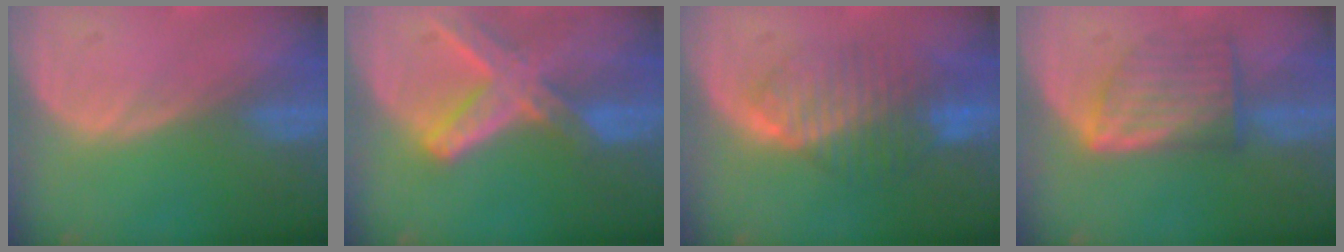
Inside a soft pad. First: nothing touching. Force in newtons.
{"total": 8.2, "press": 7.1, "slide": 4.0}
{"total": 8.3, "press": 7.1, "slide": 4.4}
{"total": 7.2, "press": 6.5, "slide": 3.1}